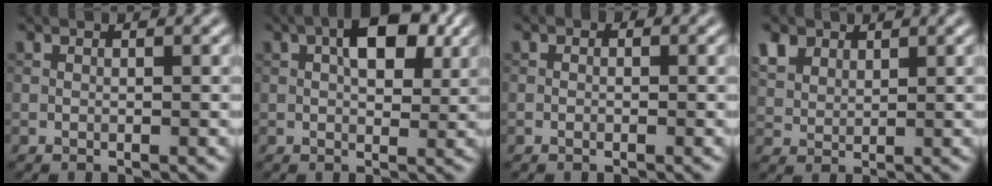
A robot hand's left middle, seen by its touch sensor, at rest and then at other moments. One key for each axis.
{"total": 5.3, "fx": 1.6, "fy": 2.8, "fz": 4.2, "tx": -0.061, "ty": 0.007, "tz": 0.020}
{"total": 0.5, "fx": -0.1, "fy": 0.4, "fz": 0.2, "tx": -0.001, "ty": -0.004, "tz": -0.005}
{"total": 2.9, "fx": 1.9, "fy": 1.9, "fz": 1.2, "tx": -0.035, "ty": 0.005, "tz": 0.039}